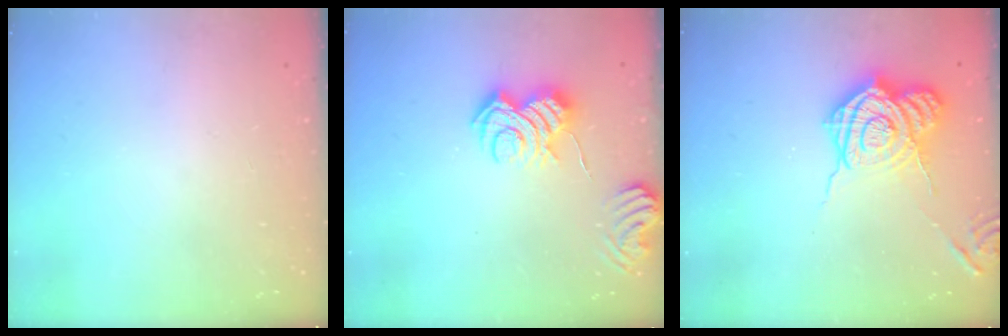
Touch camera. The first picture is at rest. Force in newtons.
{"total": 7.9, "press": 7.9, "slide": 0.5}
{"total": 14.1, "press": 14.1, "slide": 1.1}